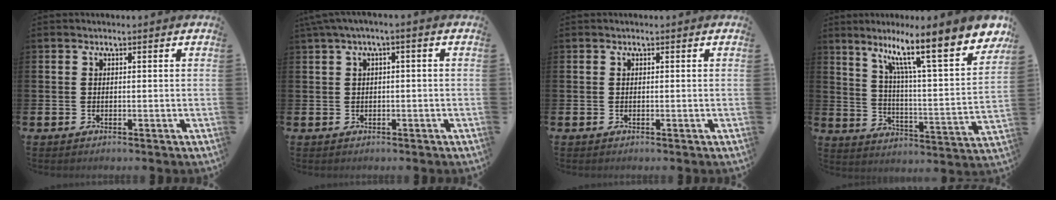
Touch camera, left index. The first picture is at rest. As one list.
[{"total": 1.4, "force": [-0.1, 0.0, 1.4], "torque": [-0.029, 0.000, -0.001]}, {"total": 0.0}, {"total": 12.7, "force": [9.4, 1.3, 8.3], "torque": [-0.154, -0.079, 0.138]}]